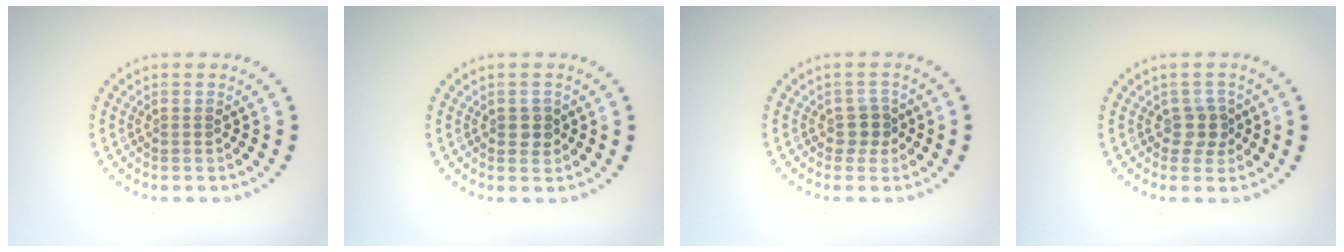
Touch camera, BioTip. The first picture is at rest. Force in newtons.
{"total": 1.4, "press": 1.4, "slide": 0.1}
{"total": 1.7, "press": 1.3, "slide": 1.0}
{"total": 1.8, "press": 1.5, "slide": 1.1}